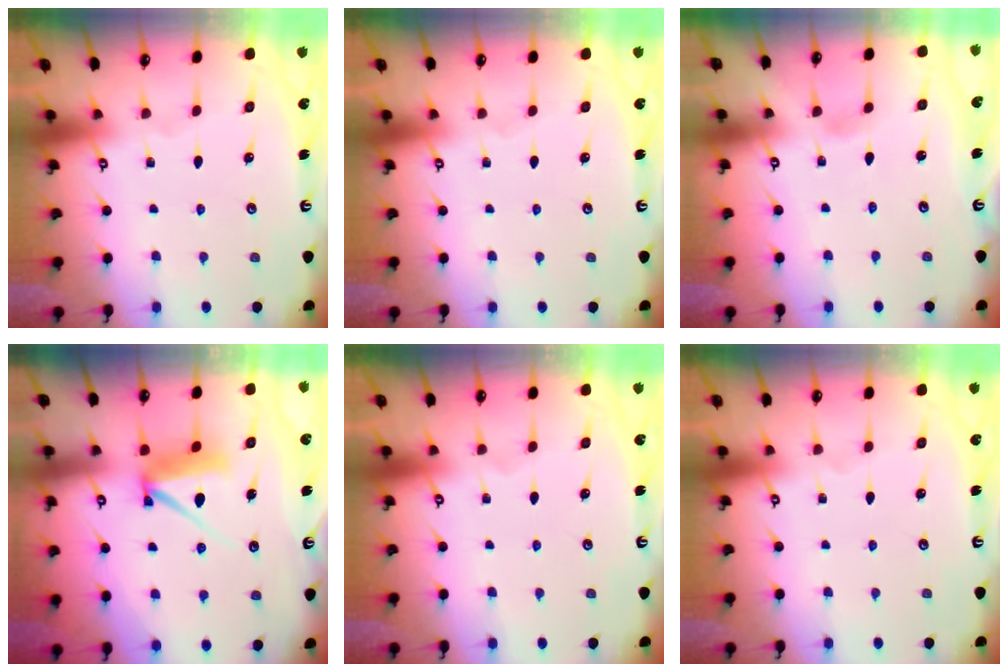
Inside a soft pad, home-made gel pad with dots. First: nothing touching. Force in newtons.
{"total": 0.0}
{"total": 2.6, "press": 2.6, "slide": 0.3}
{"total": 7.0, "press": 7.0, "slide": 0.7}
{"total": 0.0}
{"total": 0.0}